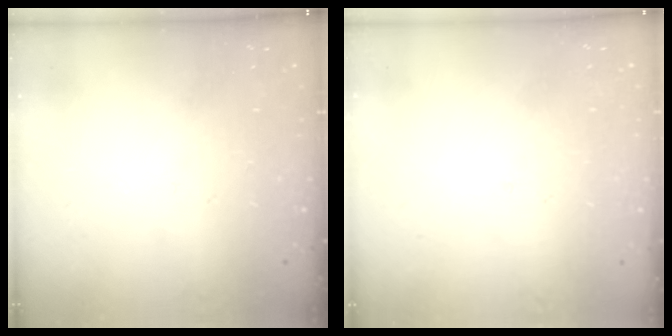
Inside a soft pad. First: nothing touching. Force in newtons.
{"total": 1.7, "press": 1.6, "slide": 0.1}